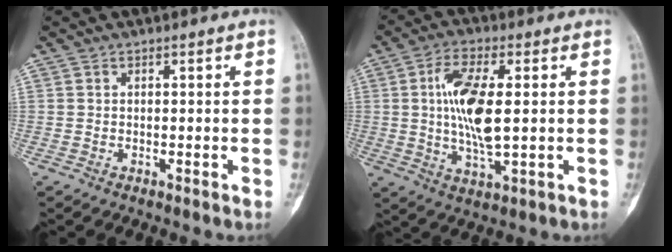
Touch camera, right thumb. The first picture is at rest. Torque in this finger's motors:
{"motor_torque": [1.26, 1.67, 0.78, -0.53, 0.34]}